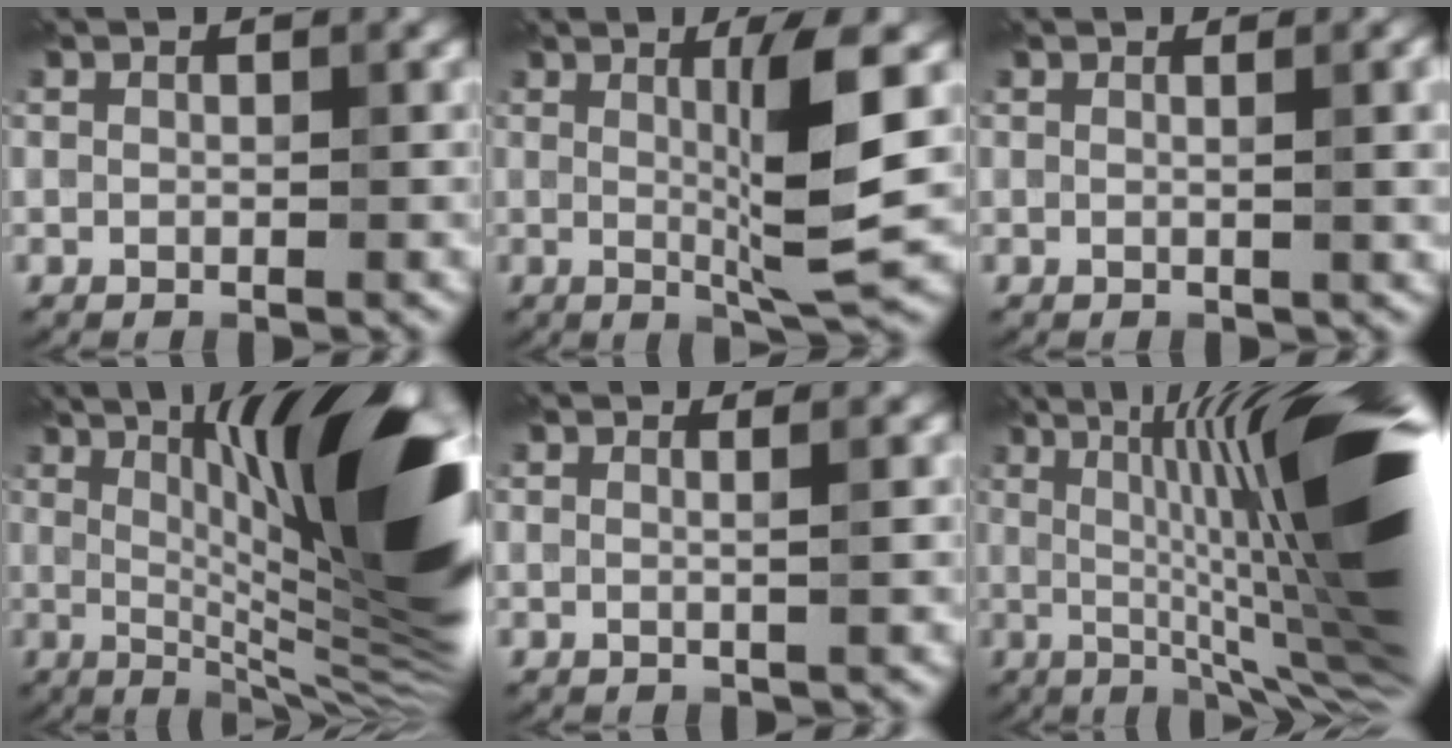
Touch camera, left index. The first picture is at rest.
{"total": 6.5, "force": [0.7, 0.7, 6.4], "torque": [-0.102, -0.009, 0.018]}
{"total": 3.2, "force": [0.6, 1.2, 2.9], "torque": [-0.024, 0.007, 0.001]}
{"total": 17.3, "force": [4.3, 3.5, 16.4], "torque": [-0.225, 0.015, 0.080]}
{"total": 1.4, "force": [0.4, 0.6, 1.2], "torque": [-0.013, 0.001, -0.009]}
{"total": 19.8, "force": [1.4, 4.1, 19.3], "torque": [-0.234, 0.040, 0.029]}